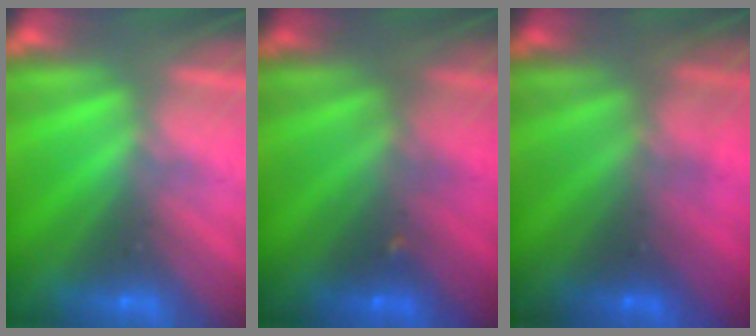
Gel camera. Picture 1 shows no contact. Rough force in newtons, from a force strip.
{"total": 2.1}
{"total": 2.7}